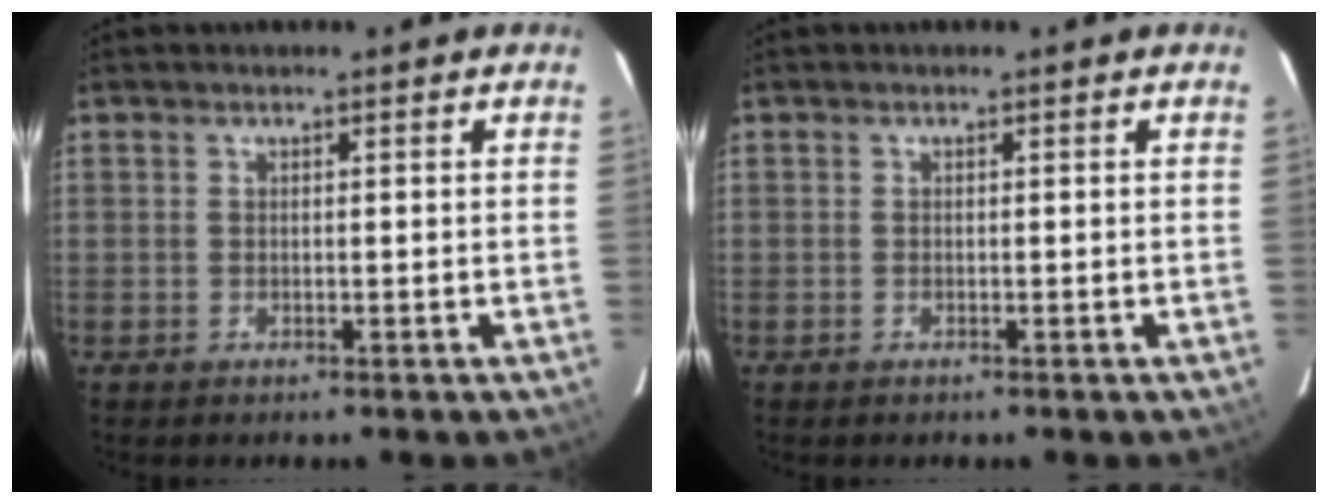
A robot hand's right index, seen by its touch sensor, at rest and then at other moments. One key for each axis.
{"total": 0.0}